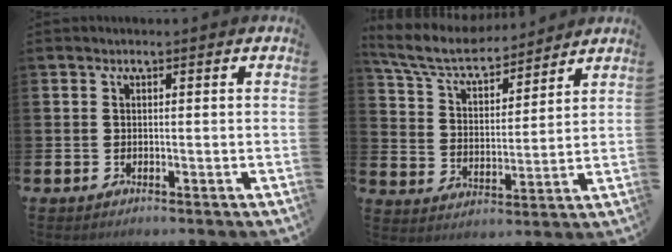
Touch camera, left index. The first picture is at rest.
{"total": 7.3, "force": [6.6, 1.9, 2.4], "torque": [-0.080, -0.041, 0.114]}